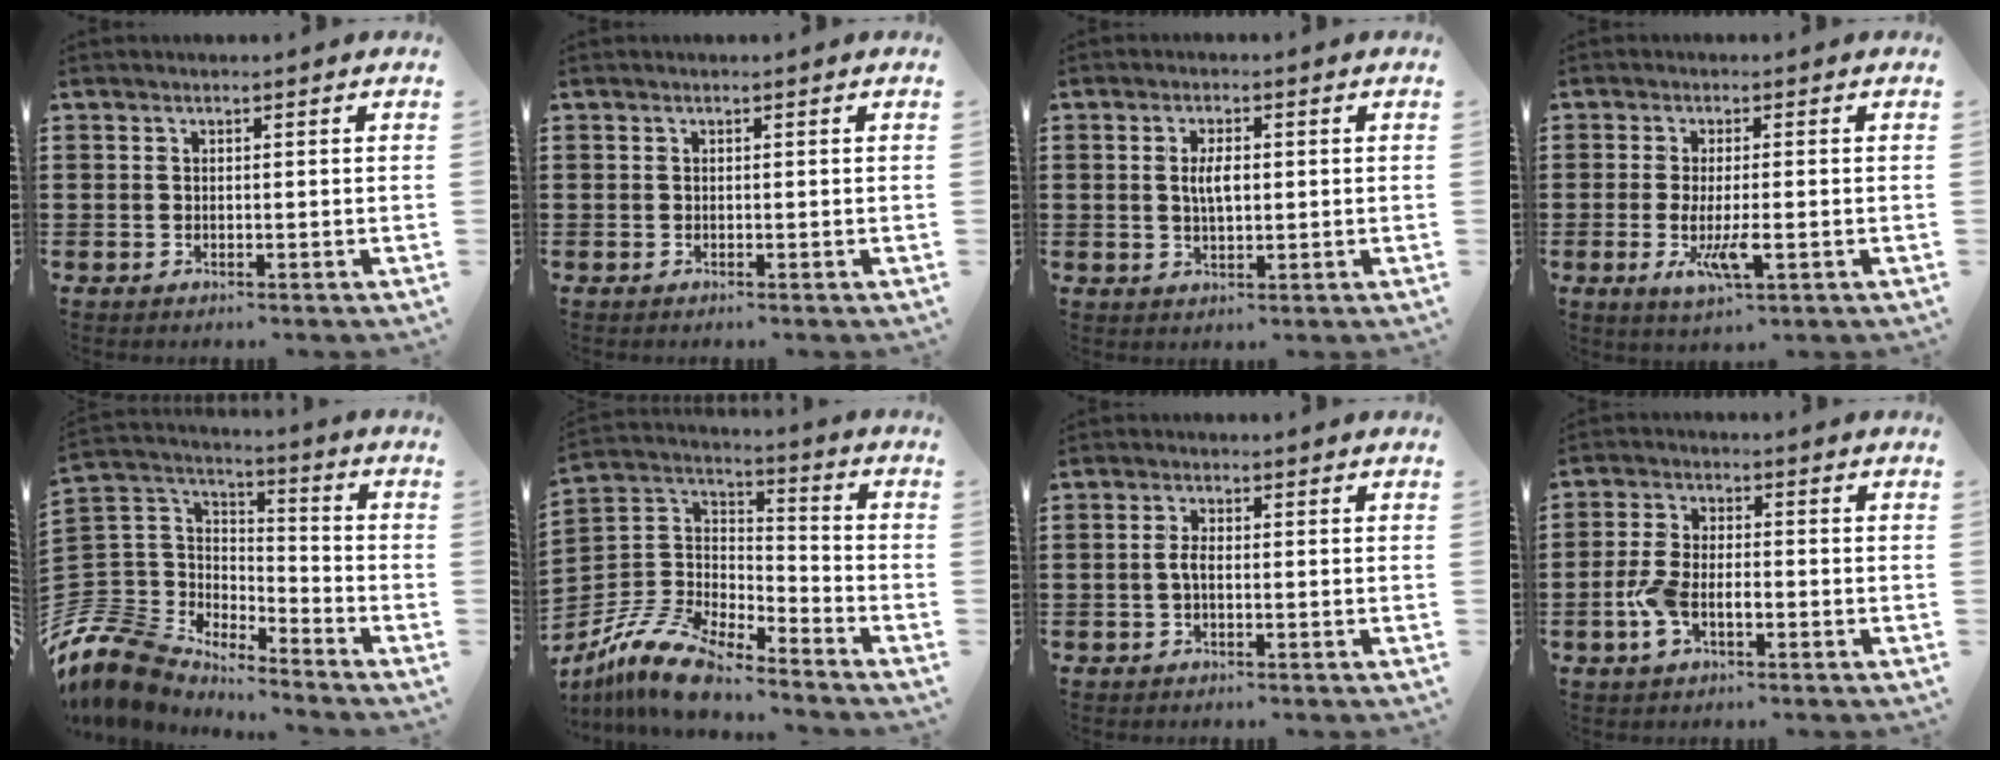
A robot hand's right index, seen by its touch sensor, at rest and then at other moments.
{"total": 0.0}
{"total": 3.6, "force": [0.4, 1.3, 3.3], "torque": [-0.067, 0.003, 0.005]}
{"total": 5.5, "force": [-1.6, 1.2, 5.1], "torque": [-0.104, -0.013, -0.030]}
{"total": 9.7, "force": [-7.8, 5.3, 2.0], "torque": [-0.099, -0.001, -0.160]}
{"total": 11.8, "force": [-10.5, 2.8, 4.6], "torque": [-0.120, 0.020, -0.217]}
{"total": 2.0, "force": [-0.4, 0.6, 1.9], "torque": [-0.051, -0.007, -0.011]}
{"total": 5.1, "force": [-1.7, 2.5, 4.0], "torque": [-0.096, -0.001, -0.037]}